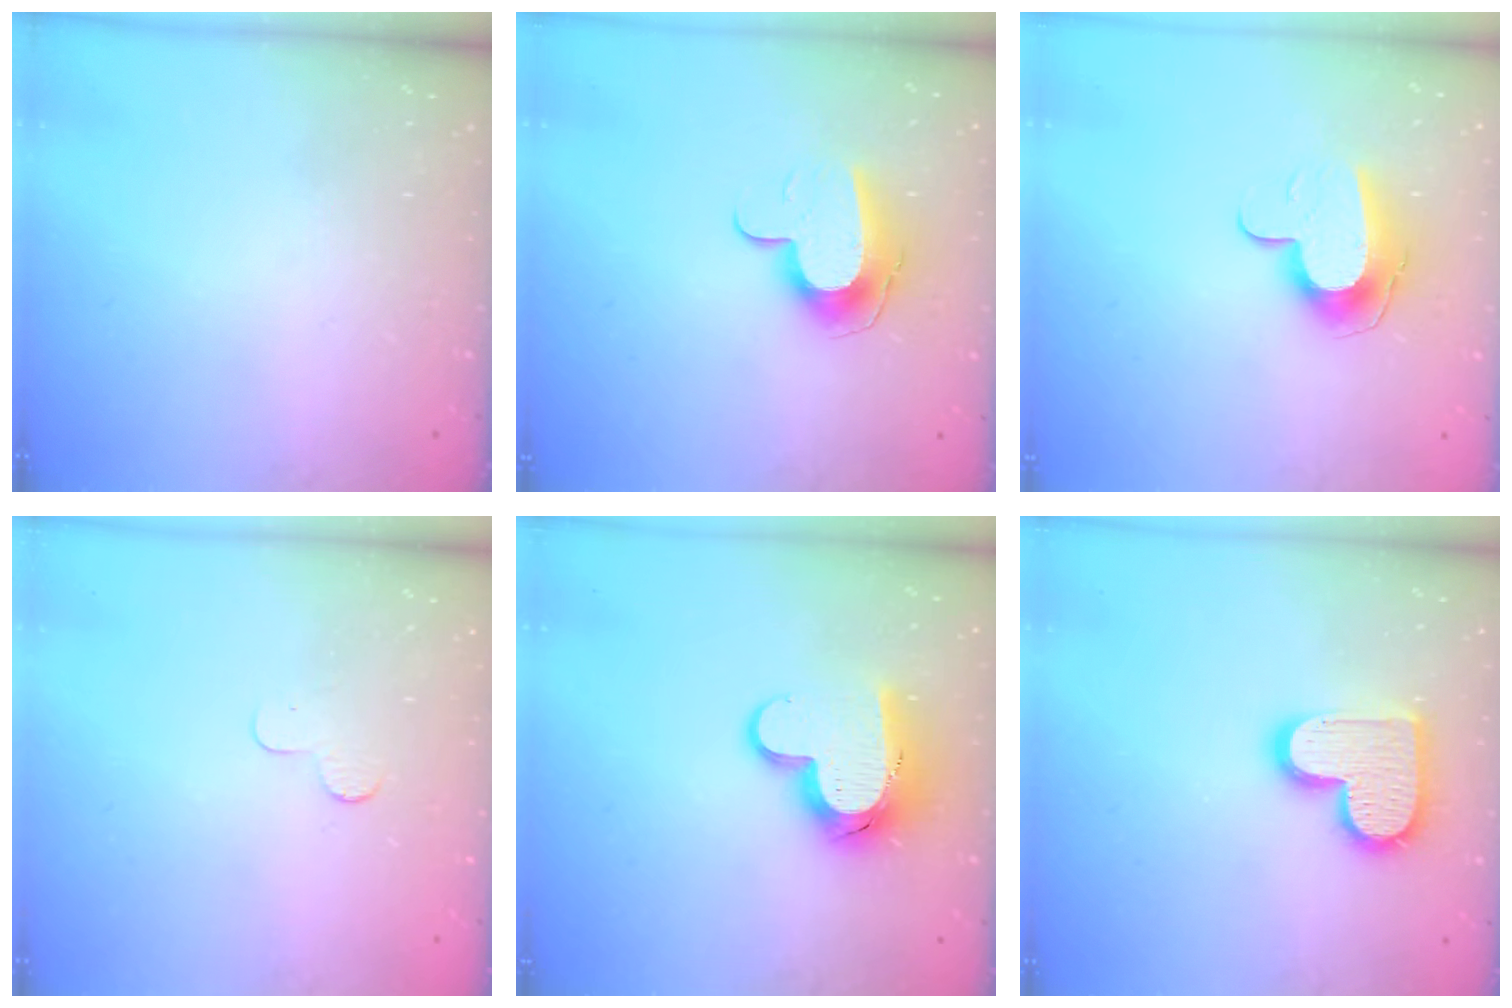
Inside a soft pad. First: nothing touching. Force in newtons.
{"total": 10.5, "press": 10.5, "slide": 0.5}
{"total": 10.5, "press": 10.5, "slide": 0.5}
{"total": 2.3, "press": 2.3, "slide": 0.2}
{"total": 13.1, "press": 13.0, "slide": 1.3}
{"total": 15.1, "press": 15.0, "slide": 0.9}